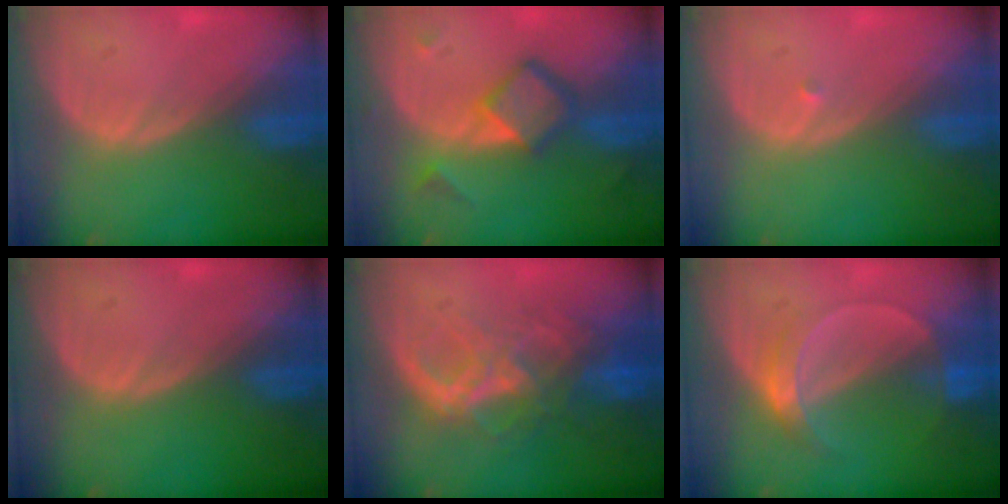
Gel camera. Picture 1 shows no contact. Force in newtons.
{"total": 6.6, "press": 5.7, "slide": 3.3}
{"total": 0.5, "press": 0.4, "slide": 0.3}
{"total": 0.0}
{"total": 8.7, "press": 7.5, "slide": 4.3}
{"total": 5.0, "press": 4.5, "slide": 2.2}